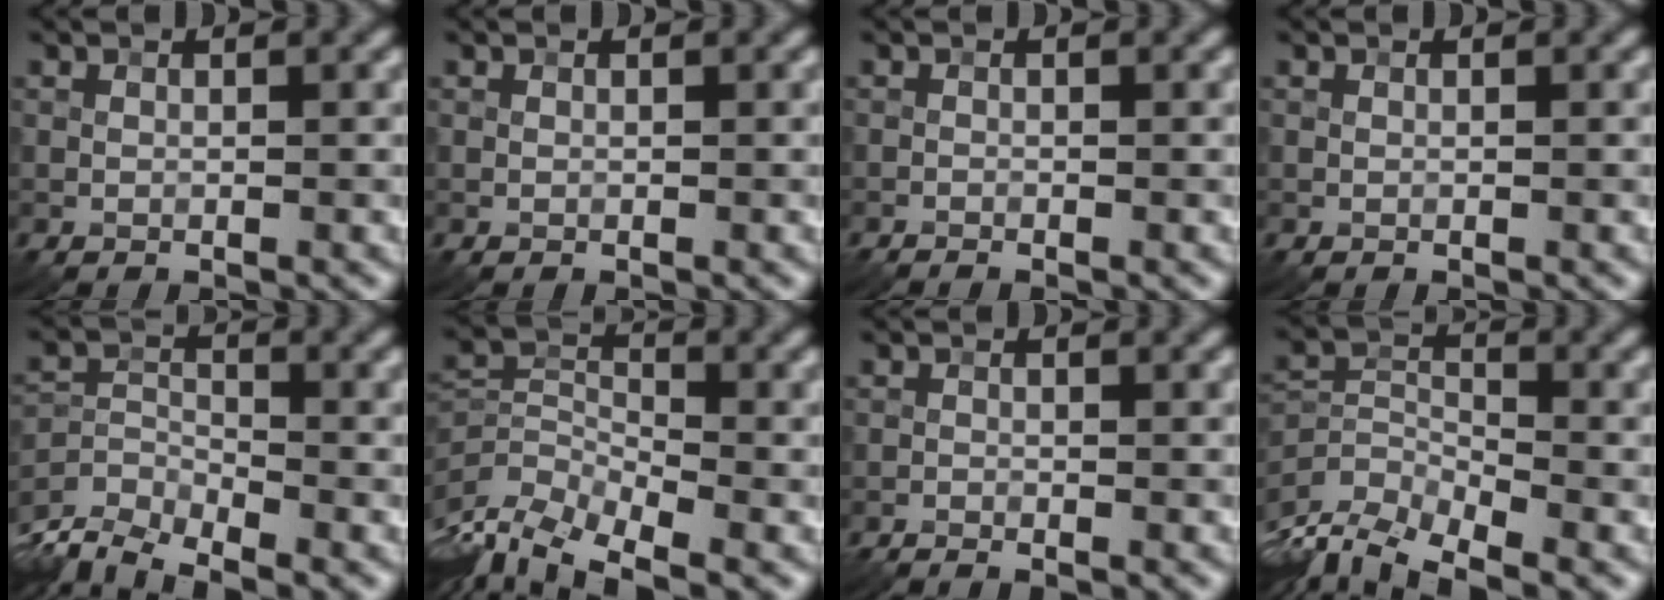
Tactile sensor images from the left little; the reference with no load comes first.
{"total": 0.0}
{"total": 0.6, "force": [-0.6, 0.0, 0.2], "torque": [0.000, 0.000, -0.013]}
{"total": 0.0}
{"total": 6.4, "force": [-5.6, 2.1, 2.3], "torque": [-0.038, -0.018, -0.109]}
{"total": 6.8, "force": [-4.1, 3.4, 4.2], "torque": [-0.082, -0.013, -0.087]}
{"total": 1.0, "force": [-1.0, -0.1, 0.4], "torque": [-0.010, 0.000, -0.022]}
{"total": 6.9, "force": [-4.8, 2.9, 3.9], "torque": [-0.078, -0.016, -0.096]}